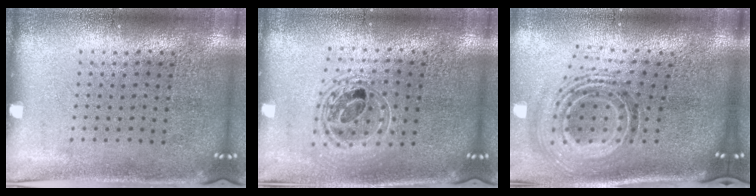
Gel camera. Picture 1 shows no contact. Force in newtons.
{"total": 1.6, "press": 1.3, "slide": 0.9}
{"total": 1.9, "press": 1.3, "slide": 1.3}